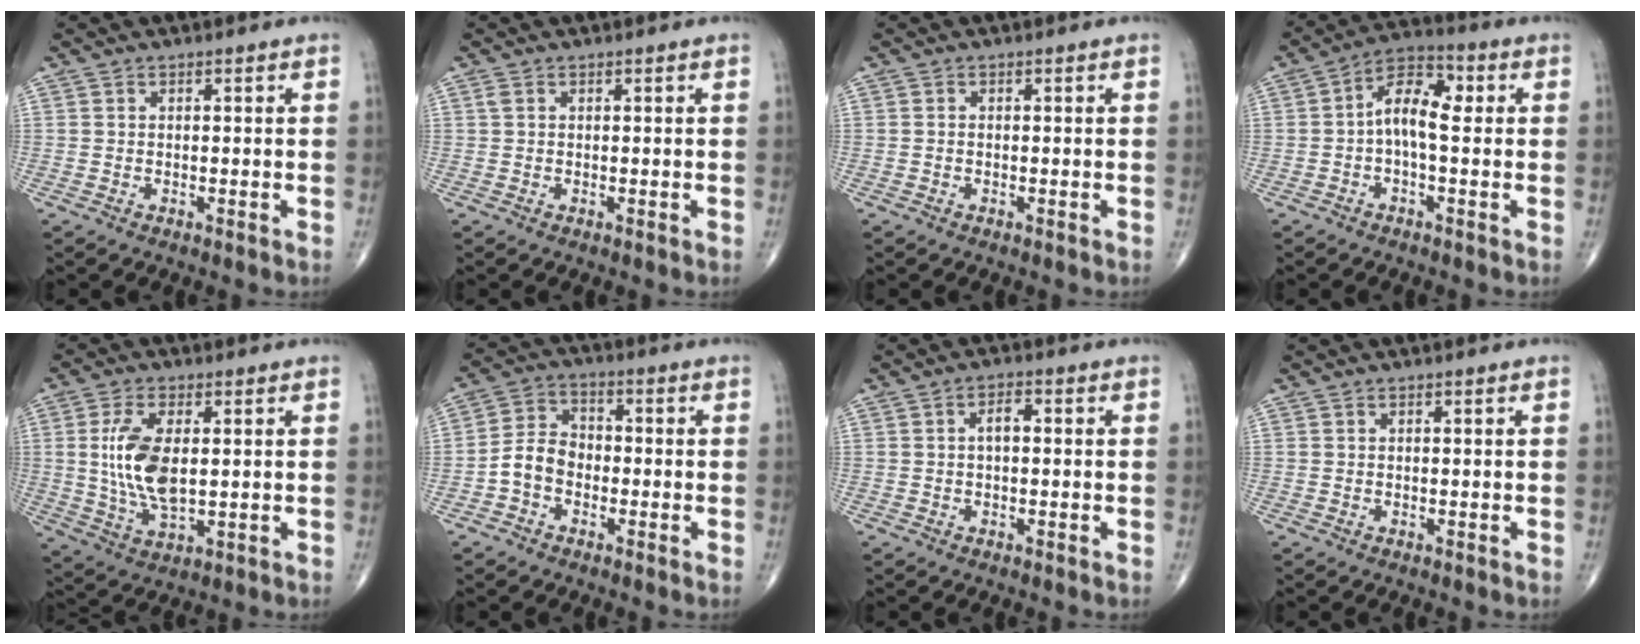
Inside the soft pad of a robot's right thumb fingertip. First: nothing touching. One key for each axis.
{"total": 0.6, "fx": 0.2, "fy": 0.3, "fz": 0.4, "tx": -0.012, "ty": 0.010, "tz": 0.006}
{"total": 0.0}
{"total": 8.5, "fx": 0.2, "fy": 4.2, "fz": 7.4, "tx": -0.111, "ty": 0.031, "tz": -0.007}
{"total": 11.1, "fx": 1.1, "fy": 5.2, "fz": 9.7, "tx": -0.197, "ty": -0.013, "tz": 0.026}
{"total": 6.5, "fx": -2.2, "fy": 4.9, "fz": 3.7, "tx": -0.056, "ty": 0.029, "tz": -0.055}
{"total": 2.7, "fx": 0.1, "fy": 1.4, "fz": 2.3, "tx": -0.034, "ty": 0.009, "tz": -0.002}
{"total": 0.0}